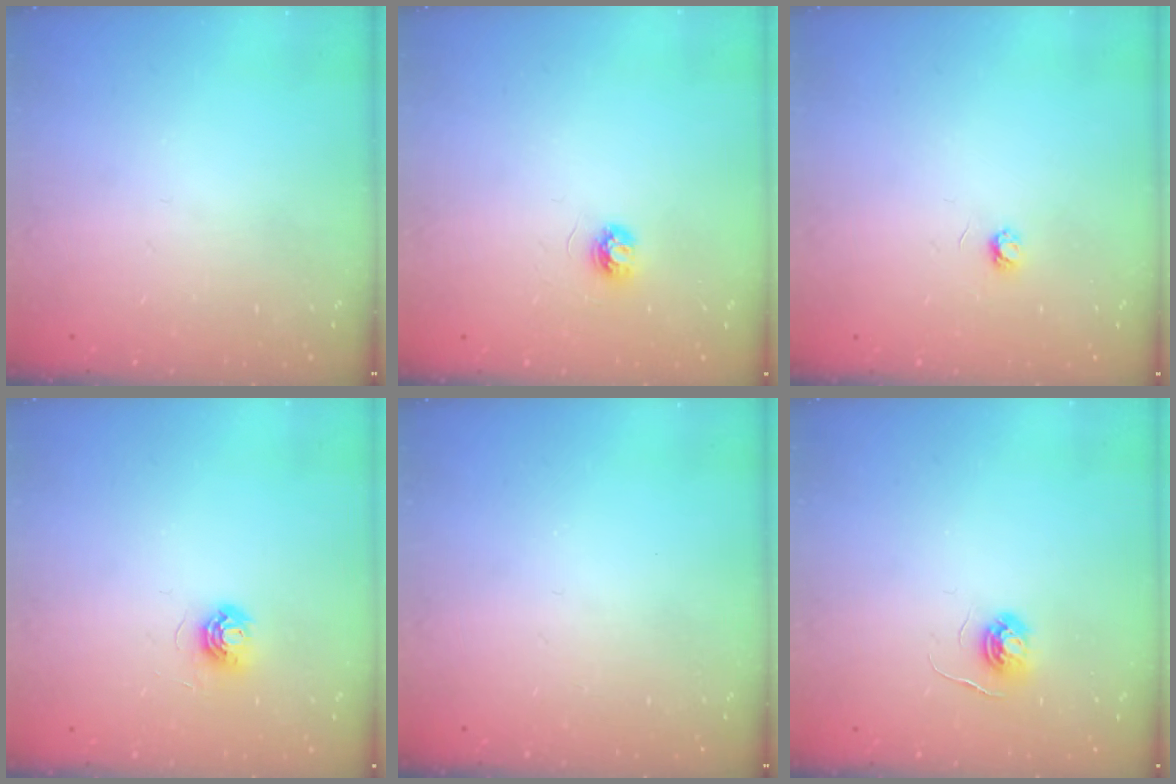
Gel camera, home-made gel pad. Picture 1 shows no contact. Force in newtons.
{"total": 3.7, "press": 3.7, "slide": 0.3}
{"total": 2.9, "press": 2.9, "slide": 0.3}
{"total": 5.4, "press": 5.4, "slide": 0.3}
{"total": 0.0}
{"total": 4.0, "press": 4.0, "slide": 0.5}